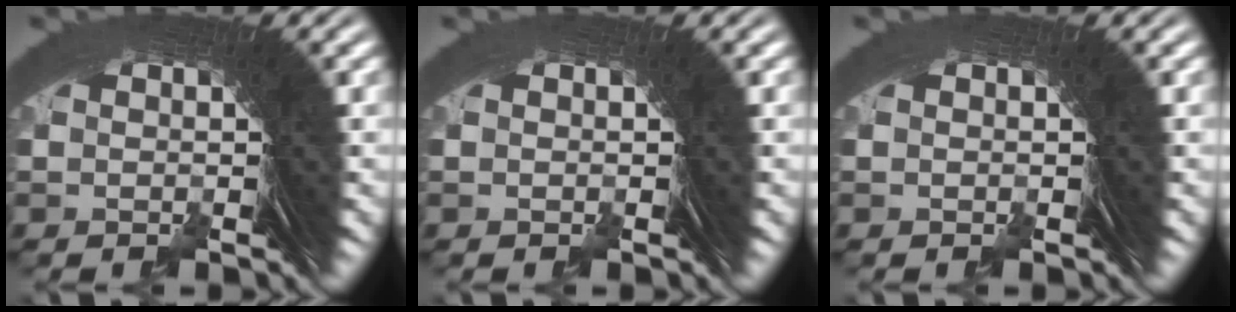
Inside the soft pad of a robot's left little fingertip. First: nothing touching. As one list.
[{"total": 0.0}, {"total": 0.0}]